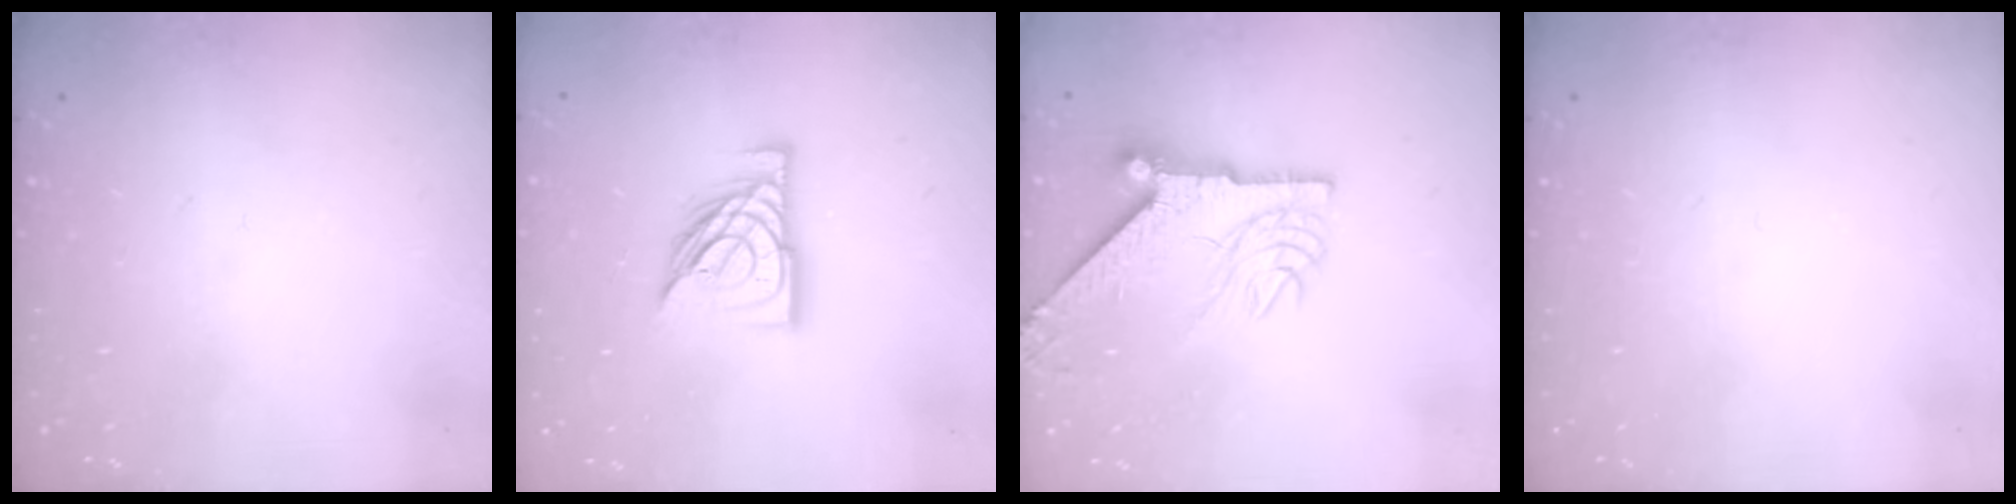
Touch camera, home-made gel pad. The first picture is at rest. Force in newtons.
{"total": 13.2, "press": 13.2, "slide": 1.1}
{"total": 10.2, "press": 10.1, "slide": 1.6}
{"total": 0.0}